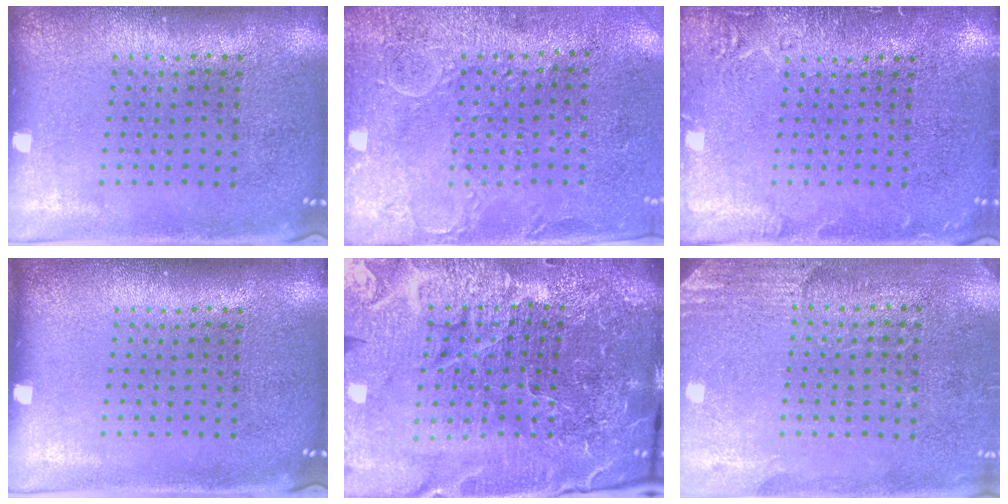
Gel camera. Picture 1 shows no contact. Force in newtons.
{"total": 2.9, "press": 2.4, "slide": 1.7}
{"total": 2.2, "press": 2.2, "slide": 0.4}
{"total": 0.0}
{"total": 6.7, "press": 5.9, "slide": 3.1}
{"total": 2.7, "press": 2.4, "slide": 1.1}